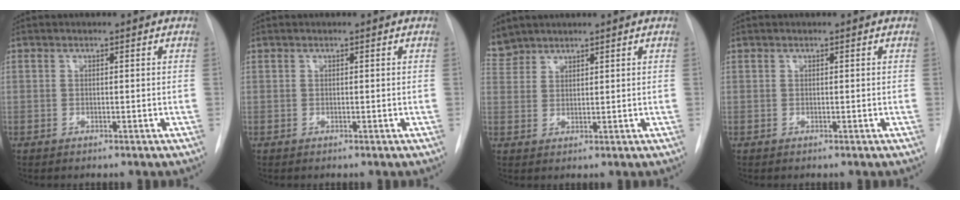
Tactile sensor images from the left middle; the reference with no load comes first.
{"total": 0.0}
{"total": 3.4, "force": [3.3, 1.0, -0.3], "torque": [0.005, 0.011, 0.070]}
{"total": 0.0}